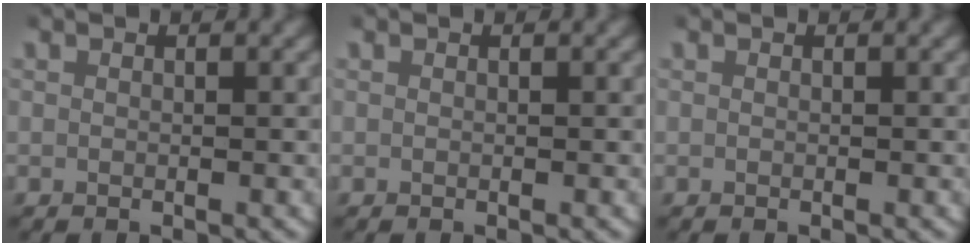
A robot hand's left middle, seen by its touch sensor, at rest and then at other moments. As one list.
[{"total": 0.0}, {"total": 0.0}]